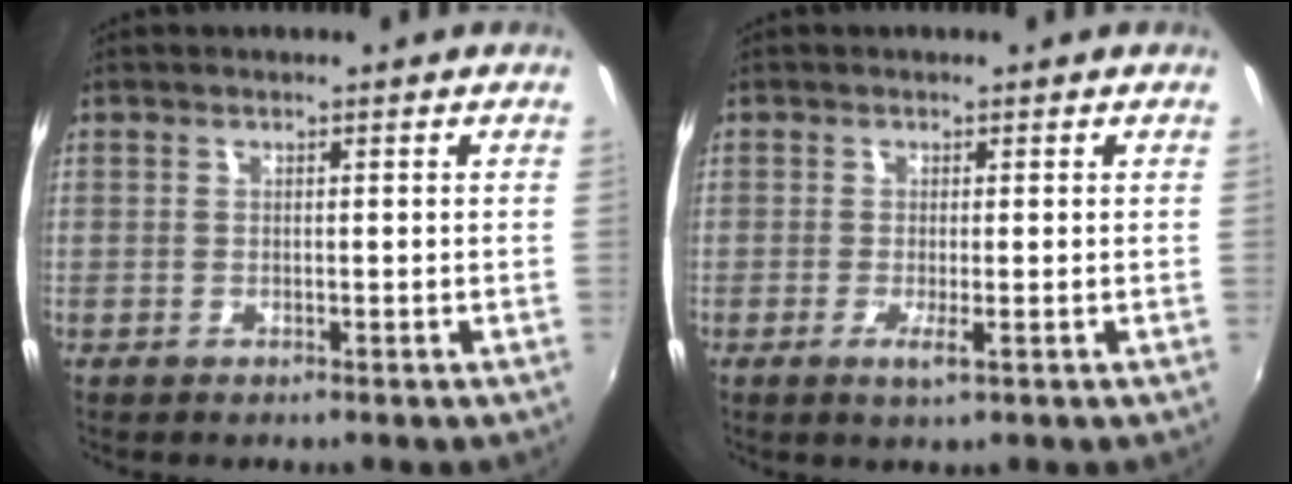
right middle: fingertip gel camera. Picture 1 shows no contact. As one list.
[{"total": 2.2, "force": [-0.7, -0.2, 2.0], "torque": [-0.042, -0.007, -0.012]}]